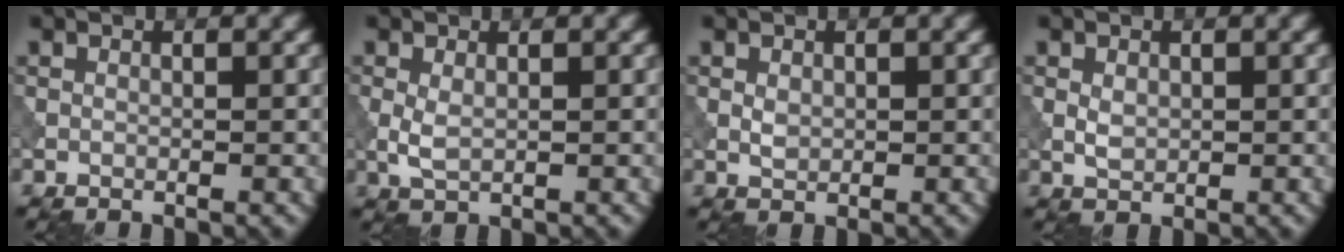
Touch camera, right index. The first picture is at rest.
{"total": 1.8, "force": [0.0, 0.9, 1.6], "torque": [-0.041, -0.002, 0.002]}
{"total": 1.1, "force": [0.2, 0.8, 0.7], "torque": [-0.016, -0.001, 0.005]}
{"total": 1.4, "force": [0.2, 1.0, 1.0], "torque": [-0.021, -0.001, 0.005]}